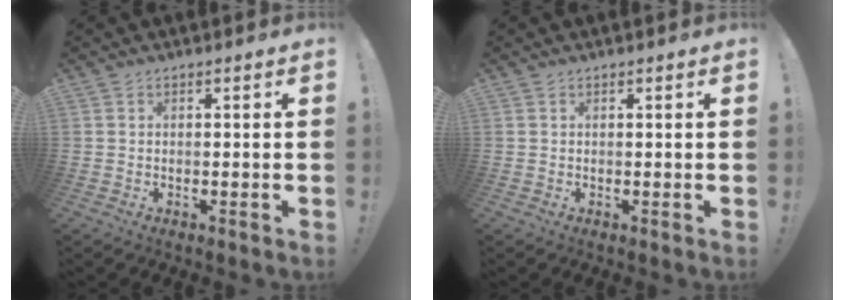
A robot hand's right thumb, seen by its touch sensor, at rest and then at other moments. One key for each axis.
{"total": 0.0}